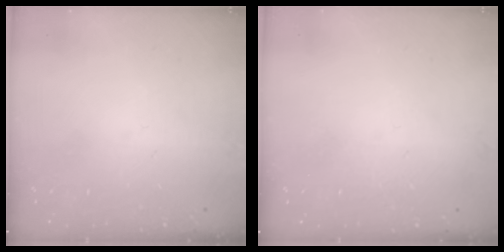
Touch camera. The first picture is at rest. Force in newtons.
{"total": 2.2, "press": 2.2, "slide": 0.1}